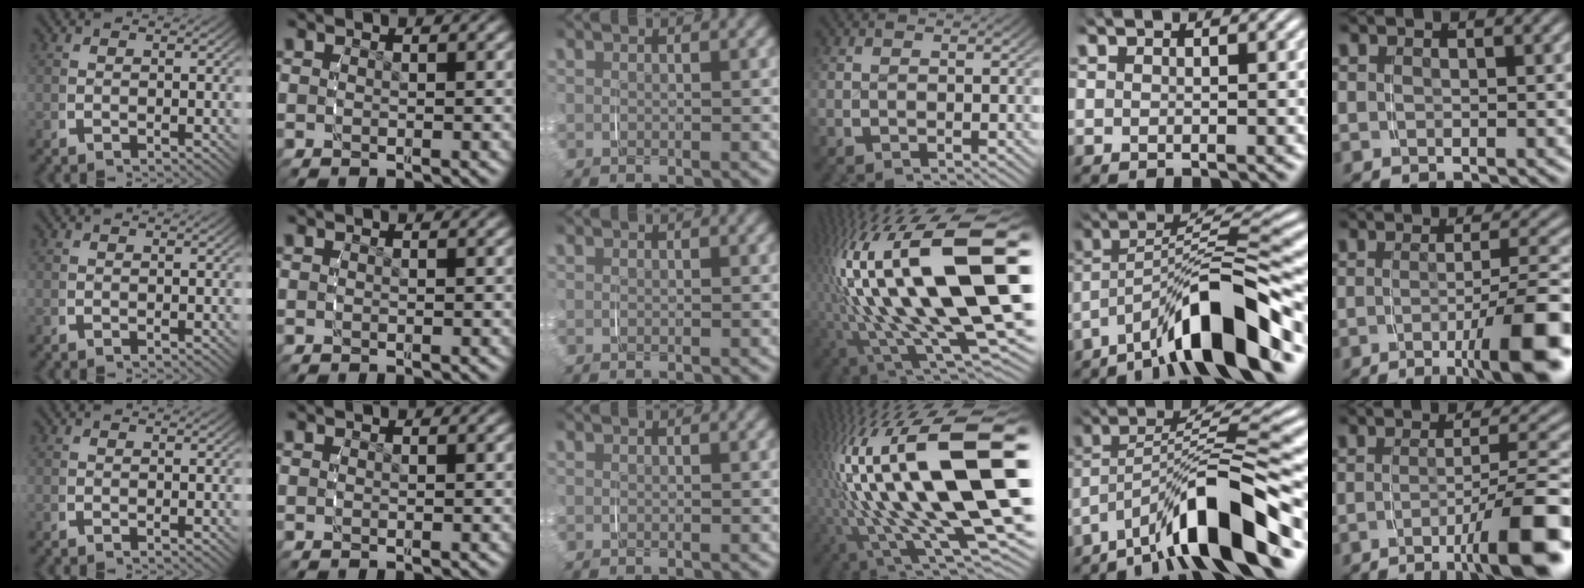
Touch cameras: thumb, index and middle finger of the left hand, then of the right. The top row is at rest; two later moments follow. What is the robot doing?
{"motion": "grasp_and_lifting", "object": "pencil case"}